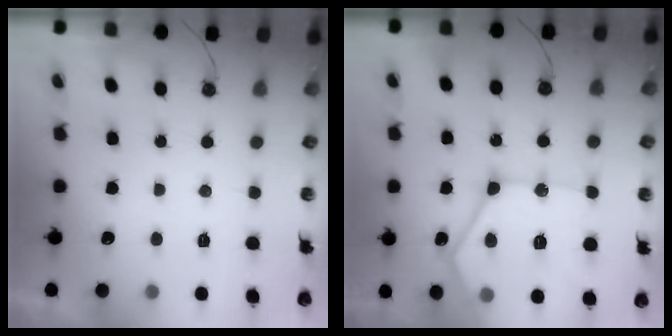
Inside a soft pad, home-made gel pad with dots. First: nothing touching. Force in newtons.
{"total": 24.1, "press": 24.0, "slide": 1.9}